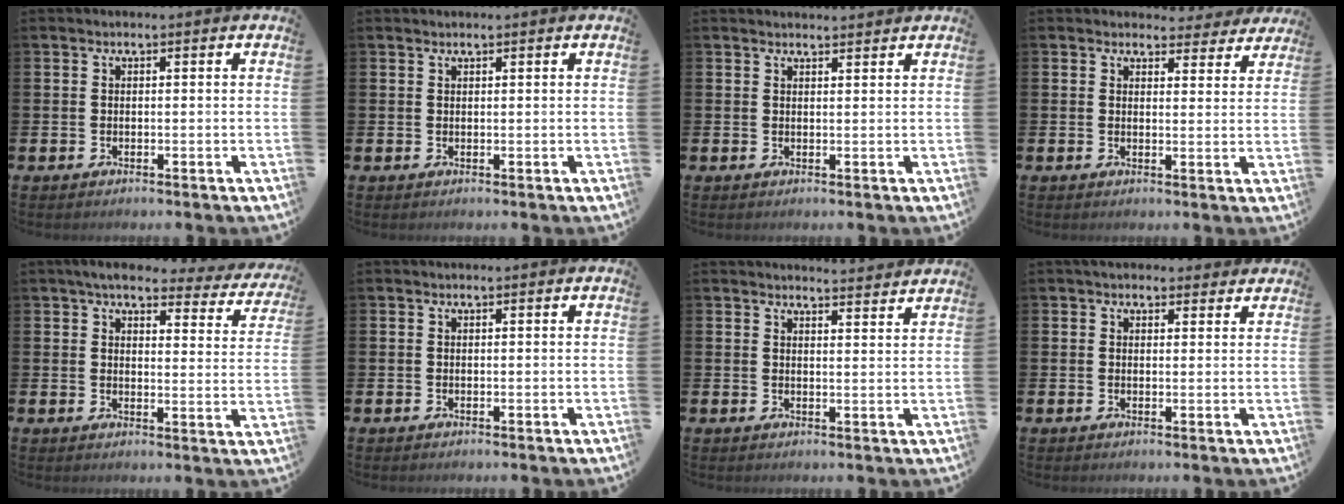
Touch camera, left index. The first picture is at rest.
{"total": 0.5, "force": [0.5, 0.0, 0.0], "torque": [0.000, 0.000, 0.010]}
{"total": 1.6, "force": [1.6, 0.1, 0.0], "torque": [0.006, -0.010, 0.027]}
{"total": 3.2, "force": [2.9, 1.2, 0.3], "torque": [0.003, -0.021, 0.048]}
{"total": 4.9, "force": [4.3, 1.5, 1.9], "torque": [-0.048, -0.024, 0.071]}
{"total": 0.0}
{"total": 3.3, "force": [3.2, -0.3, -0.2], "torque": [0.006, -0.027, 0.057]}
{"total": 2.6, "force": [2.2, 1.2, 0.2], "torque": [0.007, -0.008, 0.038]}